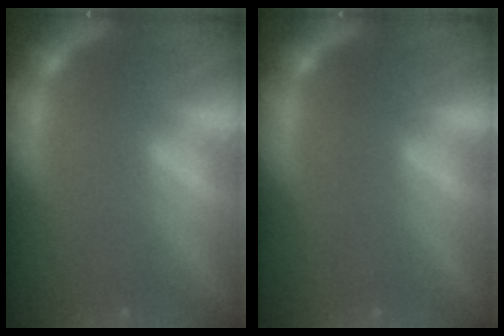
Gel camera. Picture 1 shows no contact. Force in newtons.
{"total": 0.0}